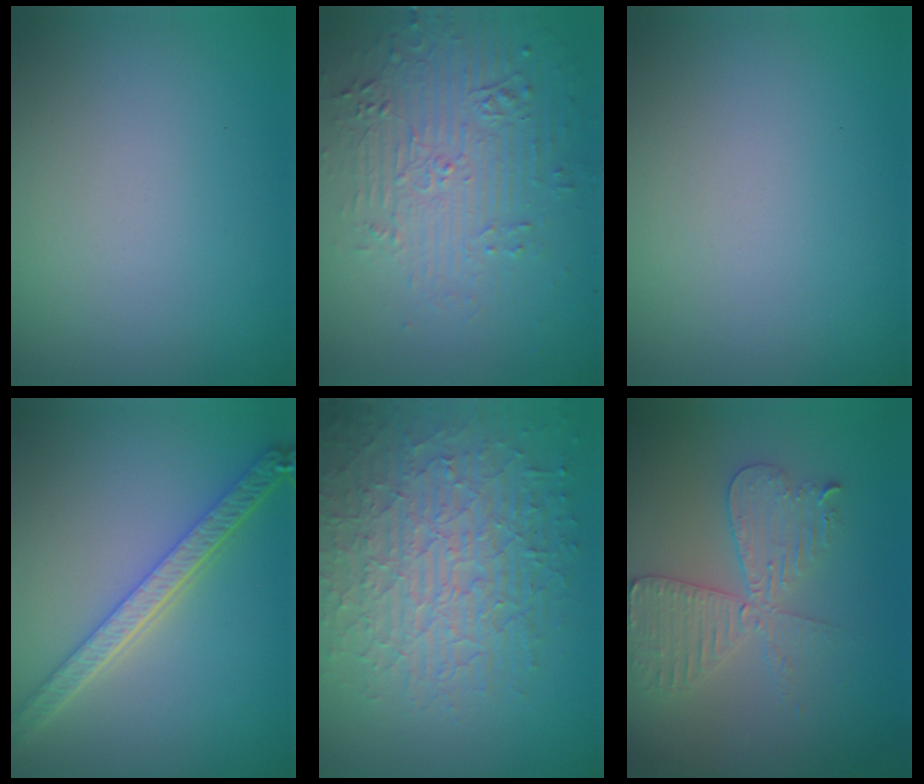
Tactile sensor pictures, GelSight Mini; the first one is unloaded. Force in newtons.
{"total": 5.8, "press": 3.7, "slide": 4.4}
{"total": 0.0}
{"total": 4.8, "press": 3.8, "slide": 3.0}
{"total": 8.2, "press": 5.9, "slide": 5.7}
{"total": 3.9, "press": 3.9, "slide": 0.6}